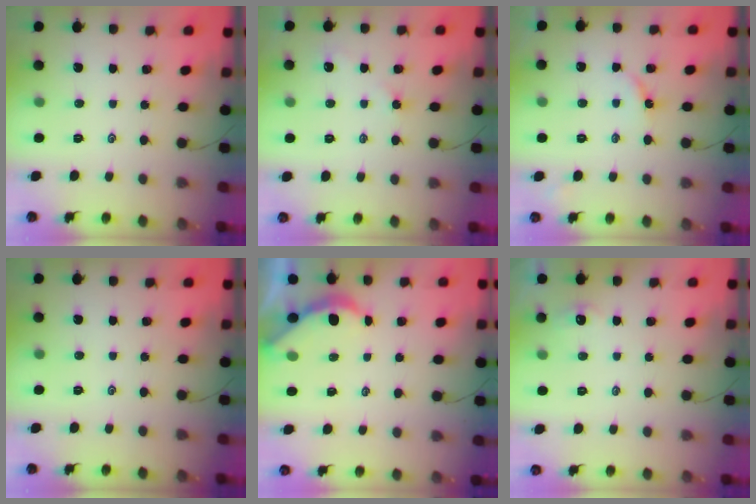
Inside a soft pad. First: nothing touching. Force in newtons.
{"total": 2.3, "press": 2.3, "slide": 0.5}
{"total": 4.2, "press": 4.2, "slide": 0.4}
{"total": 0.0}
{"total": 2.9, "press": 2.9, "slide": 0.2}
{"total": 2.4, "press": 2.4, "slide": 0.3}